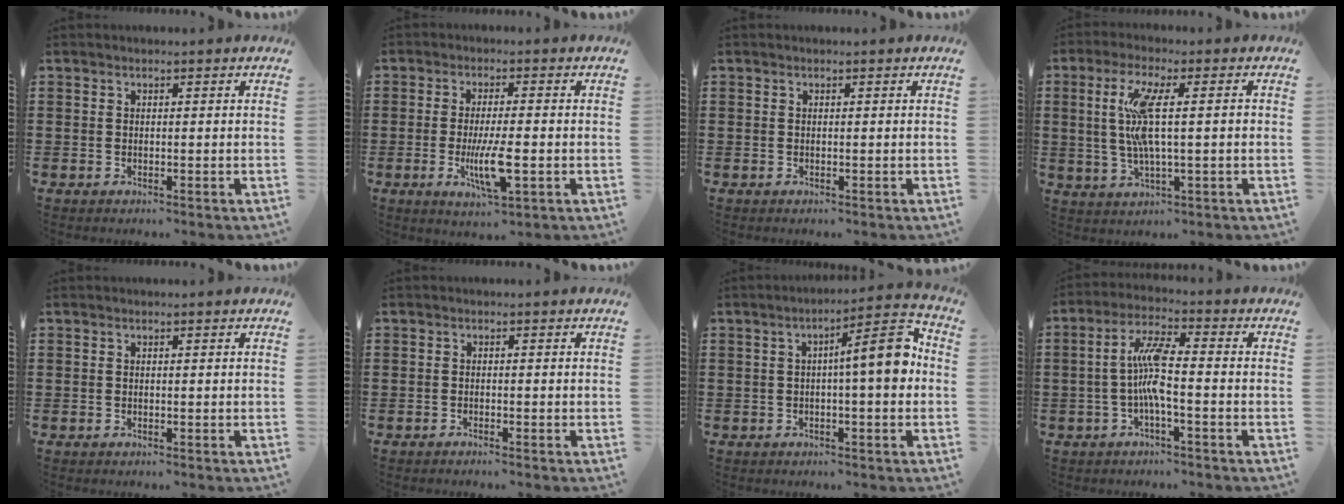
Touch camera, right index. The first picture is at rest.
{"total": 7.3, "force": [-1.9, 1.7, 6.9], "torque": [-0.140, -0.015, -0.035]}
{"total": 0.0}
{"total": 8.4, "force": [0.9, 1.3, 8.2], "torque": [-0.173, -0.008, 0.005]}
{"total": 0.0}
{"total": 0.7, "force": [-0.7, 0.0, 0.2], "torque": [-0.005, -0.003, -0.013]}
{"total": 9.3, "force": [0.8, 1.7, 9.1], "torque": [-0.137, -0.004, 0.003]}
{"total": 6.9, "force": [-1.0, 1.3, 6.7], "torque": [-0.143, -0.002, -0.027]}